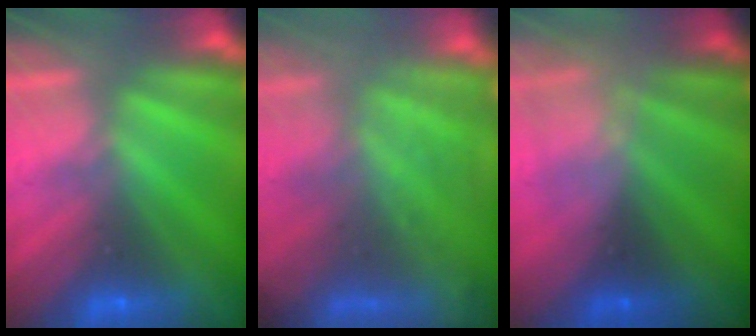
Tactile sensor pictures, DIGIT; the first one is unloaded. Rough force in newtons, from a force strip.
{"total": 7.5}
{"total": 2.3}